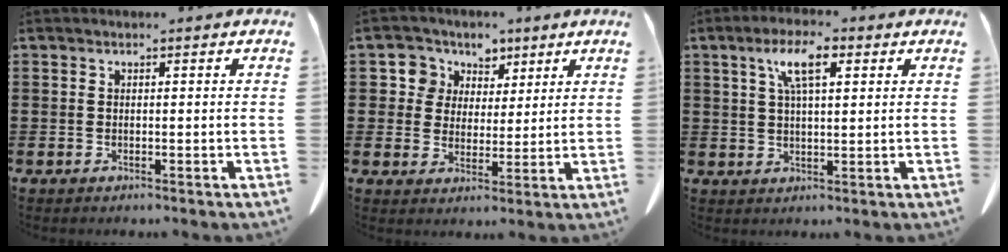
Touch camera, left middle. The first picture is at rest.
{"total": 6.1, "force": [3.2, 5.1, 0.3], "torque": [-0.044, 0.003, 0.058]}
{"total": 6.6, "force": [3.0, 1.9, 5.5], "torque": [-0.110, 0.008, 0.048]}